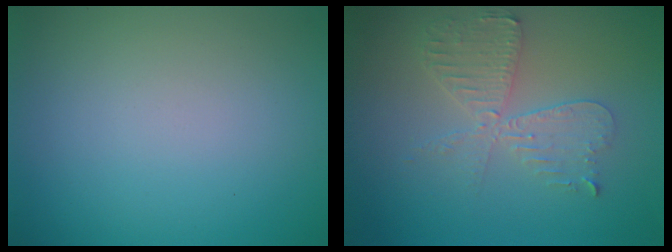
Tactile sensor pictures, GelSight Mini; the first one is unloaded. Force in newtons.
{"total": 4.0, "press": 3.4, "slide": 2.0}